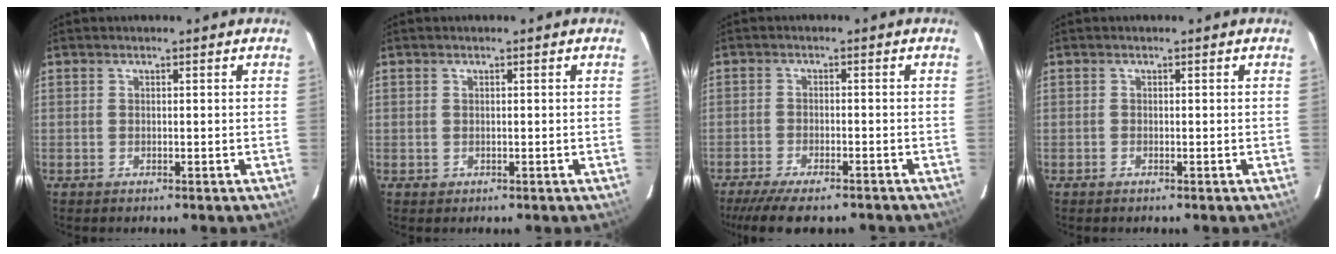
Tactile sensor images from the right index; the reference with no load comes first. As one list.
[{"total": 0.5, "force": [0.0, 0.5, 0.0], "torque": [0.003, 0.002, 0.001]}, {"total": 10.8, "force": [-8.9, 2.6, 5.4], "torque": [-0.126, -0.028, -0.146]}, {"total": 0.0}]